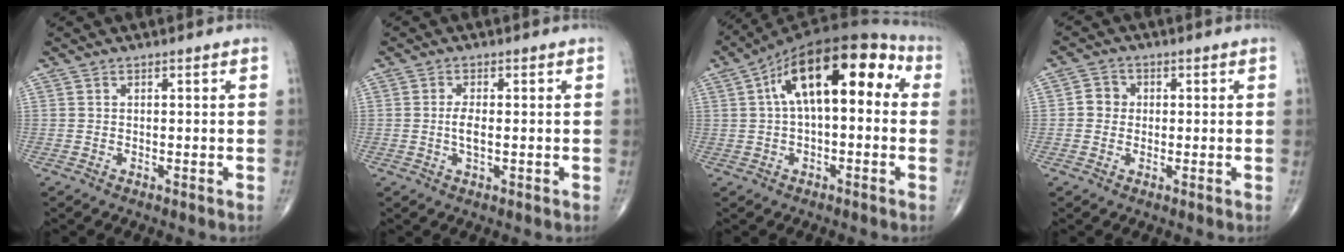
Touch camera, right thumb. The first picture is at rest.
{"total": 2.9, "force": [-0.2, 1.0, 2.7], "torque": [-0.055, -0.002, -0.005]}
{"total": 17.5, "force": [3.3, 8.3, 15.1], "torque": [-0.213, 0.049, 0.039]}
{"total": 3.2, "force": [0.1, 3.0, 1.1], "torque": [0.000, 0.007, -0.005]}